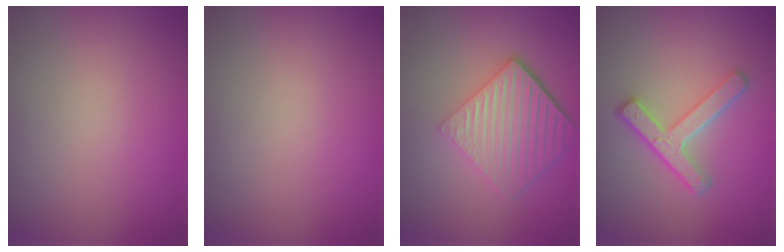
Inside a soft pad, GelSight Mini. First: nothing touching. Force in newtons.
{"total": 0.0}
{"total": 6.5, "press": 4.4, "slide": 4.8}
{"total": 4.4, "press": 3.4, "slide": 2.9}